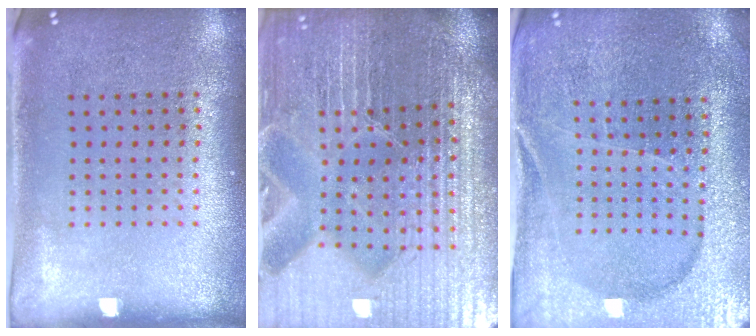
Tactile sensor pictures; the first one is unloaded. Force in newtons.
{"total": 5.8, "press": 5.3, "slide": 2.3}
{"total": 3.0, "press": 3.0, "slide": 0.4}